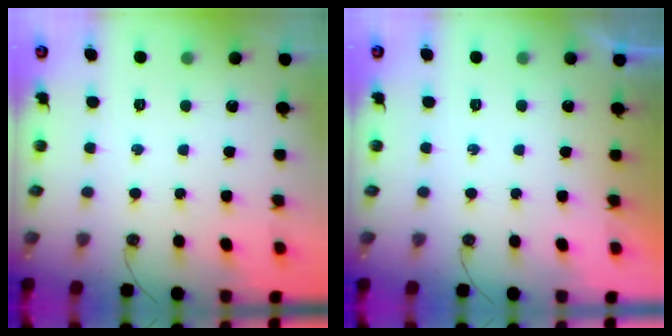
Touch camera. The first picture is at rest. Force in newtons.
{"total": 0.0}